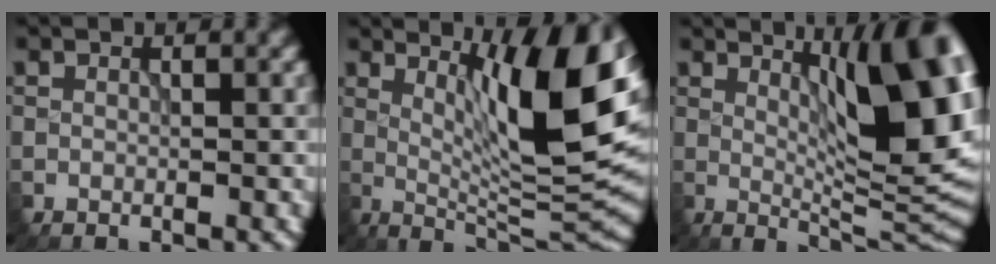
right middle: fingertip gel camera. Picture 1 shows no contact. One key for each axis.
{"total": 12.1, "fx": 3.9, "fy": 2.7, "fz": 11.1, "tx": -0.164, "ty": -0.002, "tz": 0.066}
{"total": 12.1, "fx": 3.4, "fy": 3.3, "fz": 11.2, "tx": -0.144, "ty": -0.003, "tz": 0.056}